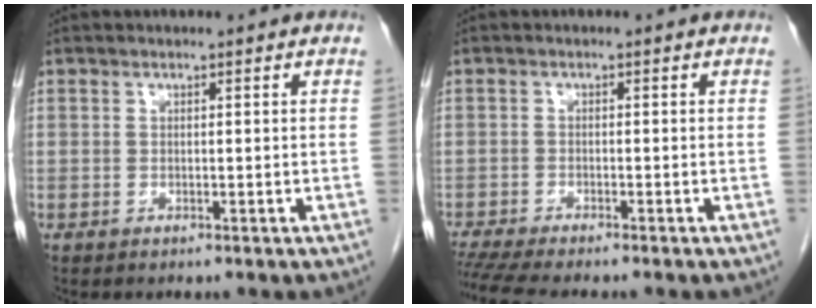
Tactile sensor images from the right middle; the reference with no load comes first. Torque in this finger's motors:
{"motor_torque": [0.89, -0.76, 0.12, 0.09]}